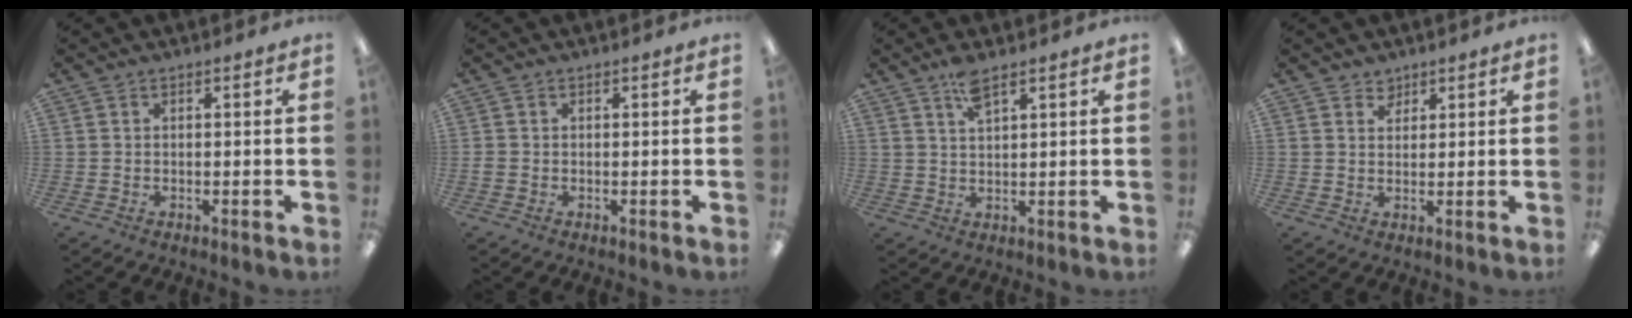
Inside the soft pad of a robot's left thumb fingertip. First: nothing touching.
{"total": 0.6, "force": [-0.1, 0.5, 0.3], "torque": [-0.005, 0.003, -0.003]}
{"total": 4.1, "force": [3.0, 1.1, 2.6], "torque": [-0.051, -0.003, 0.052]}
{"total": 2.7, "force": [2.1, 1.8, 0.1], "torque": [0.010, -0.008, 0.037]}